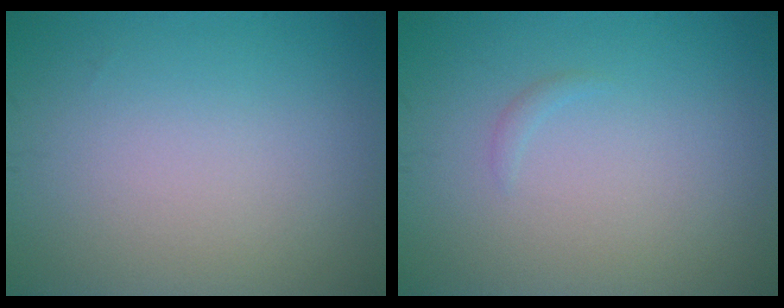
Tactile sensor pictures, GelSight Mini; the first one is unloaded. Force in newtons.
{"total": 0.5, "press": 0.5, "slide": 0.1}